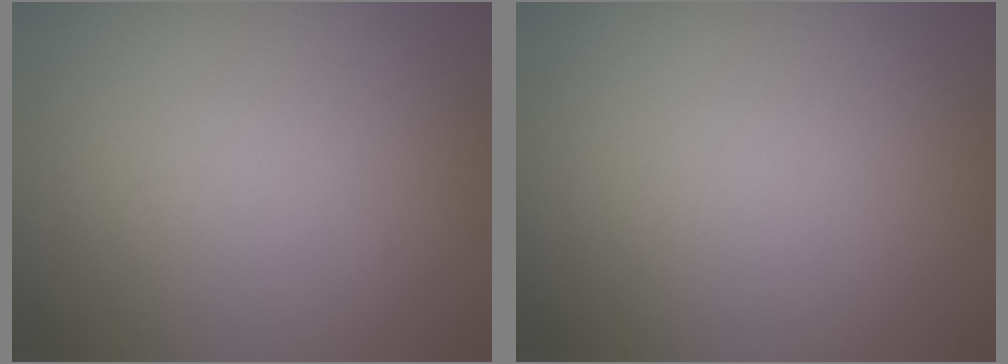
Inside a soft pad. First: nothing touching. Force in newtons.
{"total": 0.0}